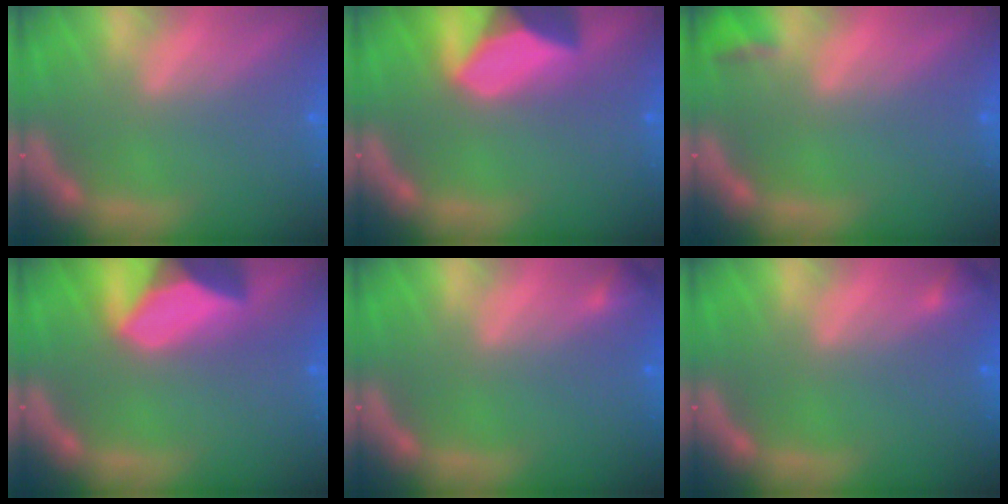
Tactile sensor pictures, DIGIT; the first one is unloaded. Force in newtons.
{"total": 8.9}
{"total": 1.4}
{"total": 9.4}
{"total": 0.9}
{"total": 0.9}